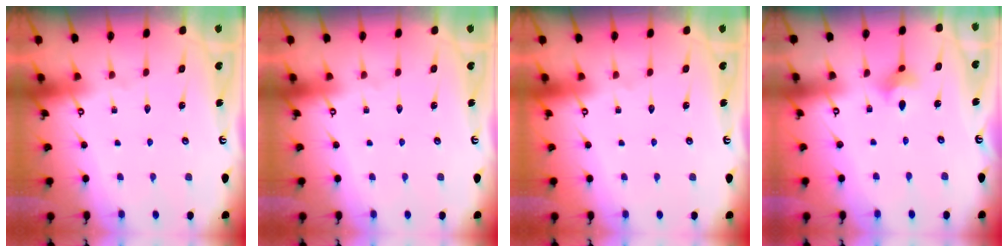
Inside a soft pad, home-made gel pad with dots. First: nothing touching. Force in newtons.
{"total": 0.0}
{"total": 0.0}
{"total": 4.7, "press": 4.6, "slide": 0.9}